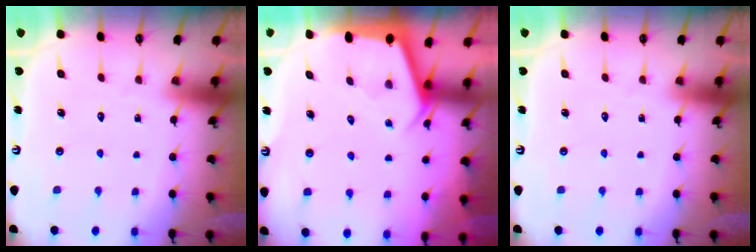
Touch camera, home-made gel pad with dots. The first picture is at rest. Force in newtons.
{"total": 2.9, "press": 2.9, "slide": 0.3}
{"total": 0.0}